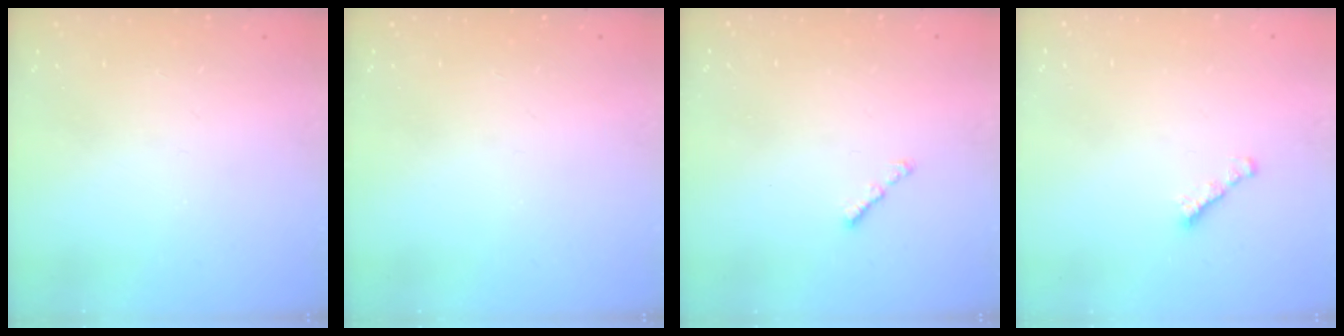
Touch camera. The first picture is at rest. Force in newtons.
{"total": 0.0}
{"total": 1.0, "press": 0.9, "slide": 0.5}
{"total": 1.6, "press": 1.5, "slide": 0.5}